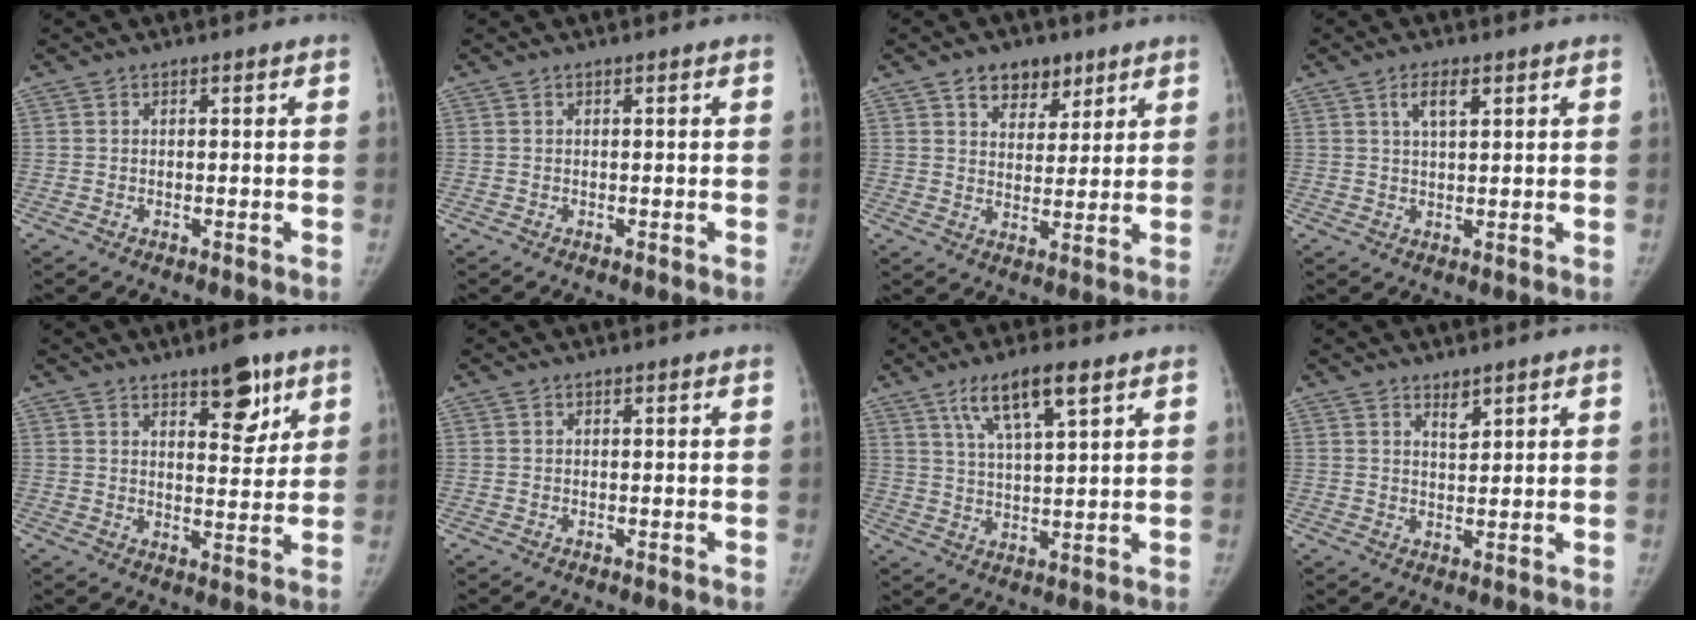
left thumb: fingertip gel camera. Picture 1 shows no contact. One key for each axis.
{"total": 0.0}
{"total": 7.5, "fx": 4.6, "fy": 4.9, "fz": 3.2, "tx": -0.012, "ty": -0.022, "tz": 0.073}
{"total": 3.9, "fx": 1.9, "fy": 1.5, "fz": 3.0, "tx": -0.050, "ty": -0.005, "tz": 0.036}
{"total": 8.3, "fx": 5.2, "fy": 3.3, "fz": 5.6, "tx": -0.051, "ty": -0.031, "tz": 0.074}
{"total": 0.0}
{"total": 9.4, "fx": 5.4, "fy": 2.1, "fz": 7.4, "tx": -0.131, "ty": -0.018, "tz": 0.103}
{"total": 2.3, "fx": 1.7, "fy": 0.9, "fz": 1.3, "tx": -0.013, "ty": -0.016, "tz": 0.033}